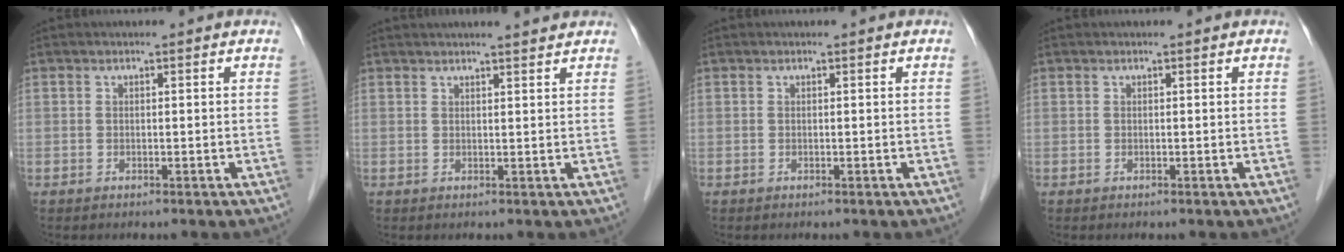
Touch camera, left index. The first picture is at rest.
{"total": 4.8, "force": [4.5, 0.0, 1.8], "torque": [-0.026, 0.016, 0.052]}
{"total": 0.0}
{"total": 0.0}